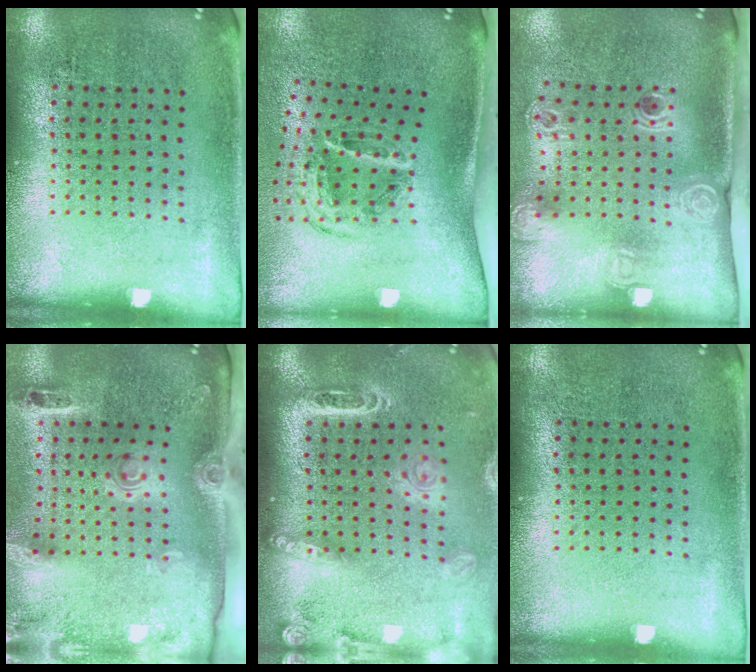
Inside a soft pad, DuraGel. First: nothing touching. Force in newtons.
{"total": 1.8, "press": 1.1, "slide": 1.5}
{"total": 2.3, "press": 1.6, "slide": 1.7}
{"total": 3.1, "press": 2.1, "slide": 2.3}
{"total": 2.3, "press": 1.9, "slide": 1.3}
{"total": 0.0}